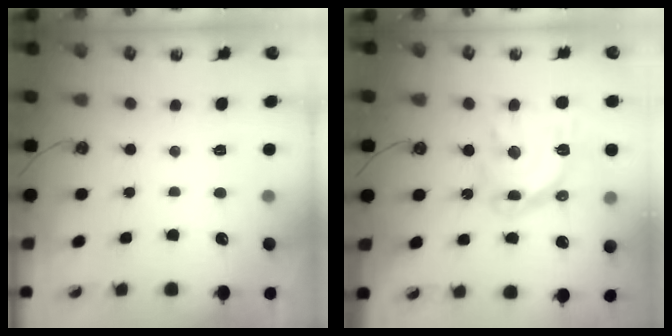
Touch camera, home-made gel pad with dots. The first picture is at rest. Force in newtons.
{"total": 16.5, "press": 16.5, "slide": 1.1}